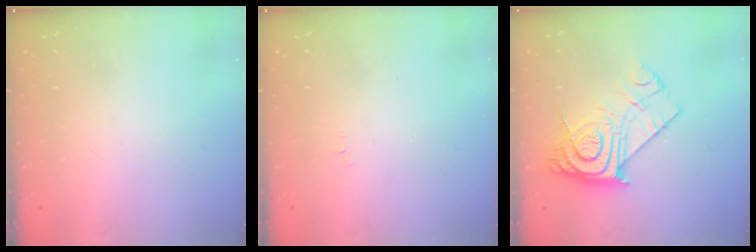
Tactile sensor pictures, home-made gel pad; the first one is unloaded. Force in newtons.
{"total": 2.5, "press": 2.5, "slide": 0.3}
{"total": 14.6, "press": 14.5, "slide": 0.9}